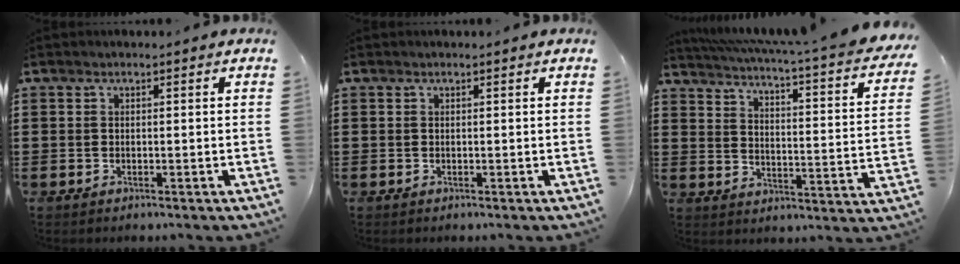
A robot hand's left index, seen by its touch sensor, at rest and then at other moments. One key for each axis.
{"total": 0.0}
{"total": 3.4, "fx": 2.7, "fy": -0.4, "fz": 2.0, "tx": -0.058, "ty": -0.036, "tz": 0.036}